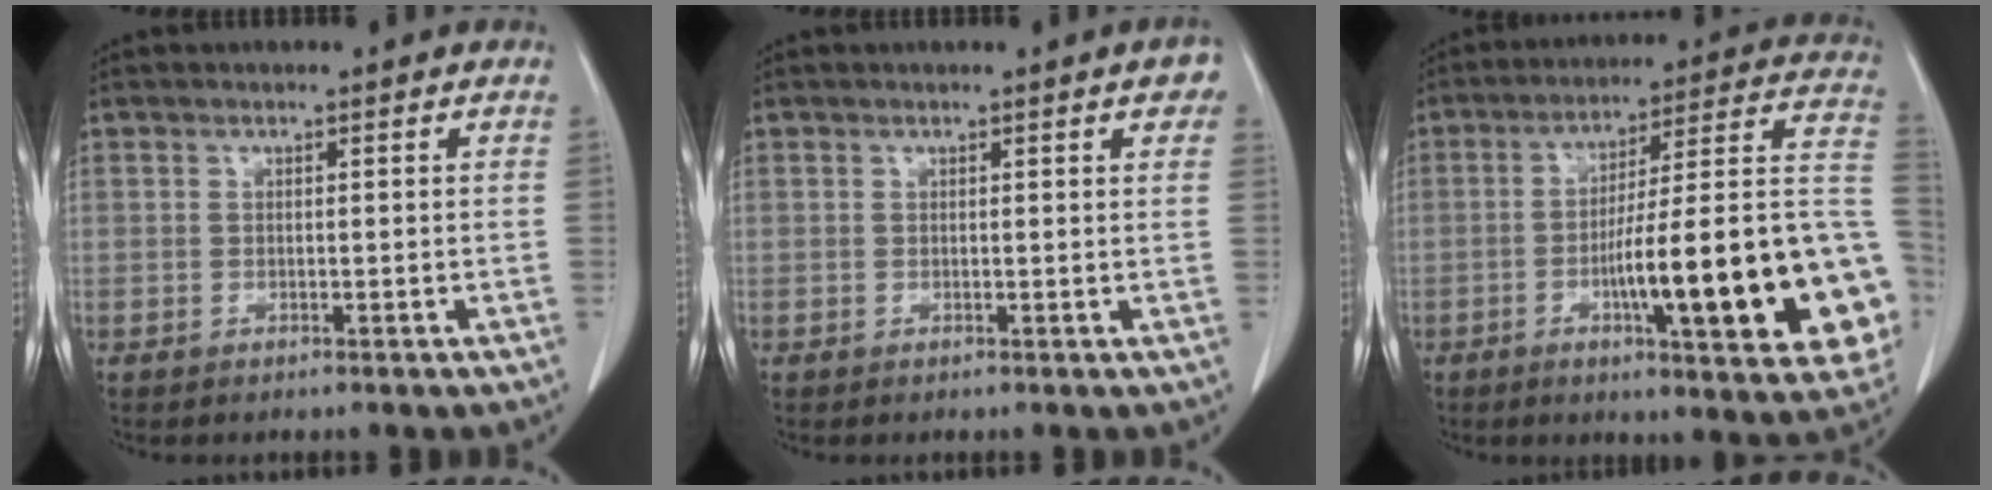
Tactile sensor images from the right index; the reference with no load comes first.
{"total": 2.4, "force": [1.3, 0.4, 2.0], "torque": [-0.018, 0.002, 0.009]}
{"total": 25.3, "force": [-6.4, 3.3, 24.2], "torque": [-0.244, 0.021, -0.083]}